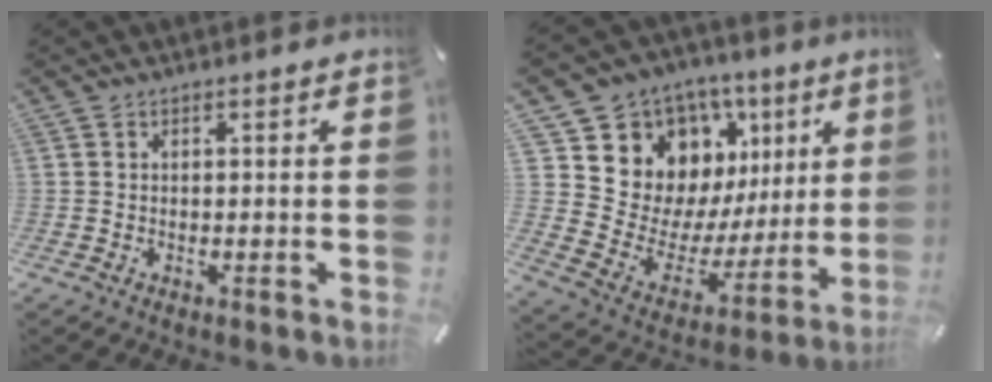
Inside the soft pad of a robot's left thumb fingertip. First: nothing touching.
{"total": 12.5, "force": [6.9, 10.1, 2.6], "torque": [-0.039, -0.088, 0.136]}